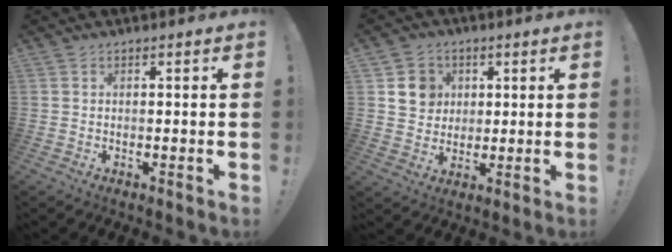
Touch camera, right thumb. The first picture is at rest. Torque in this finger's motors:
{"motor_torque": [0.09, 0.02, 0.39, 0.17, 0.16]}